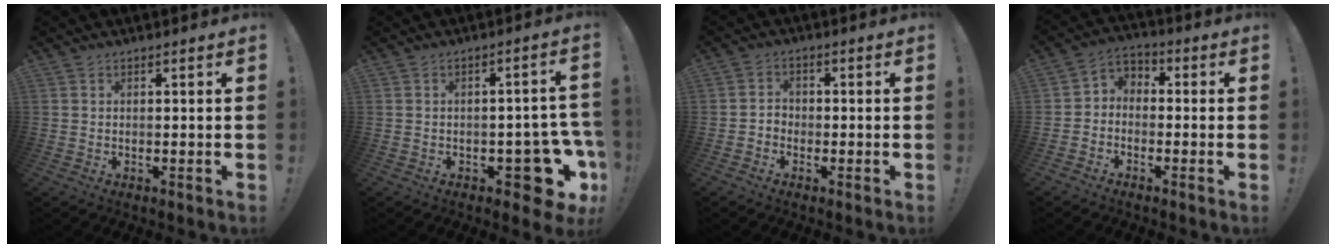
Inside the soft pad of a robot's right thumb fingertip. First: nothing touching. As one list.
[{"total": 12.5, "force": [-5.3, 6.2, 9.4], "torque": [-0.088, 0.036, -0.076]}, {"total": 3.0, "force": [-1.8, 2.2, 0.9], "torque": [-0.027, 0.009, -0.035]}, {"total": 5.4, "force": [-3.9, 3.4, 1.5], "torque": [-0.028, 0.024, -0.074]}]